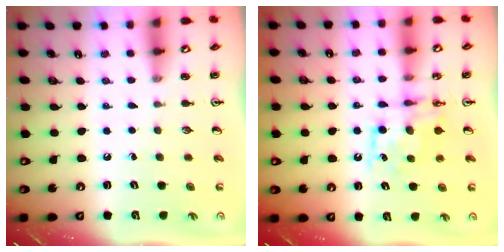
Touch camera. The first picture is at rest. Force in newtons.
{"total": 7.7, "press": 7.7, "slide": 0.4}